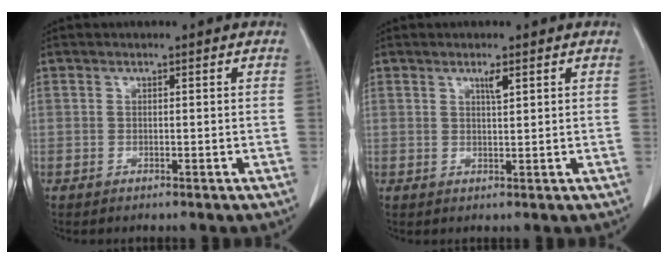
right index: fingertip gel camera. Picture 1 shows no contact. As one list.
[{"total": 1.6, "force": [0.9, 0.0, 1.3], "torque": [-0.025, -0.003, 0.016]}]